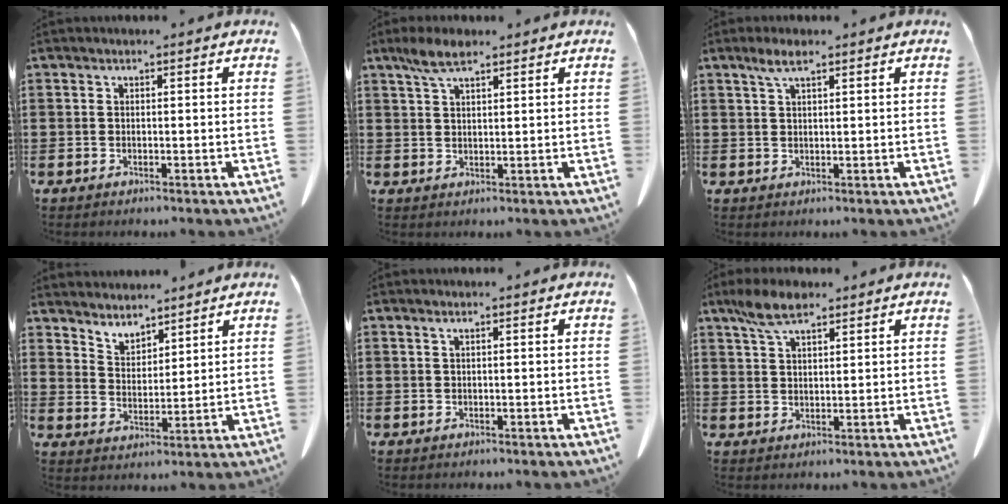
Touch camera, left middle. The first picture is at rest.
{"total": 4.6, "force": [3.0, 1.4, 3.2], "torque": [-0.069, 0.004, 0.055]}
{"total": 3.0, "force": [1.8, 0.7, 2.3], "torque": [-0.049, 0.003, 0.031]}
{"total": 4.2, "force": [4.1, 0.9, -0.5], "torque": [-0.006, -0.022, 0.077]}
{"total": 0.7, "force": [0.4, 0.0, 0.6], "torque": [-0.013, -0.001, 0.008]}
{"total": 5.9, "force": [4.1, 2.1, 3.7], "torque": [-0.083, 0.003, 0.077]}